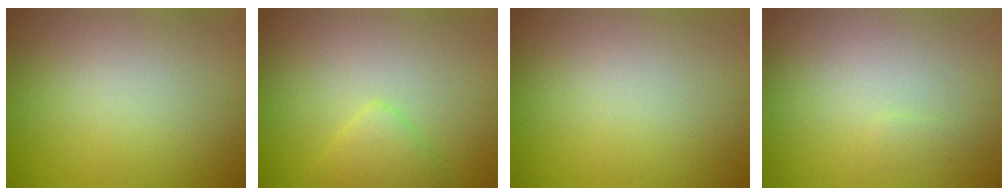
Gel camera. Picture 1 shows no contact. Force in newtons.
{"total": 2.1, "press": 2.1, "slide": 0.2}
{"total": 0.0}
{"total": 0.6, "press": 0.5, "slide": 0.1}